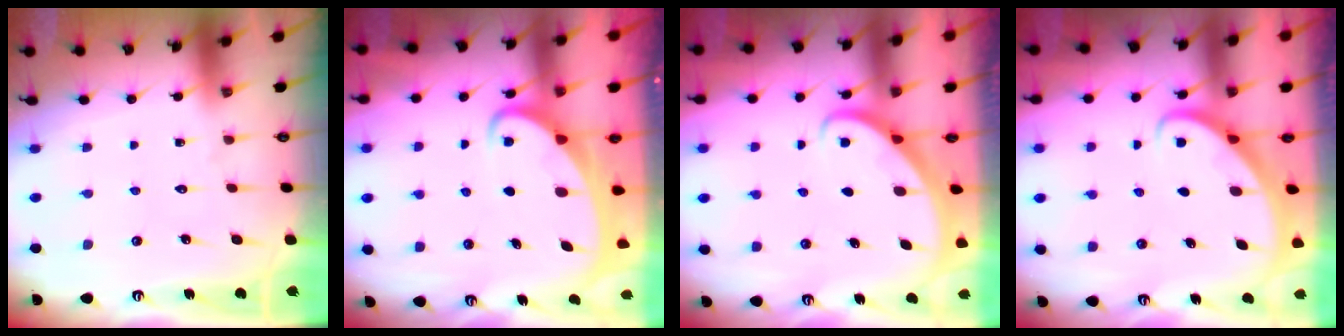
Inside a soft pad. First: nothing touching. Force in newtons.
{"total": 2.9, "press": 2.9, "slide": 0.4}
{"total": 2.7, "press": 2.7, "slide": 0.2}
{"total": 2.7, "press": 2.7, "slide": 0.2}